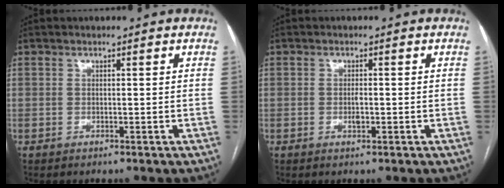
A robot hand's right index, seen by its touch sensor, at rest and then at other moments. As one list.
[{"total": 1.4, "force": [-0.3, 0.4, 1.2], "torque": [-0.025, 0.000, -0.005]}]